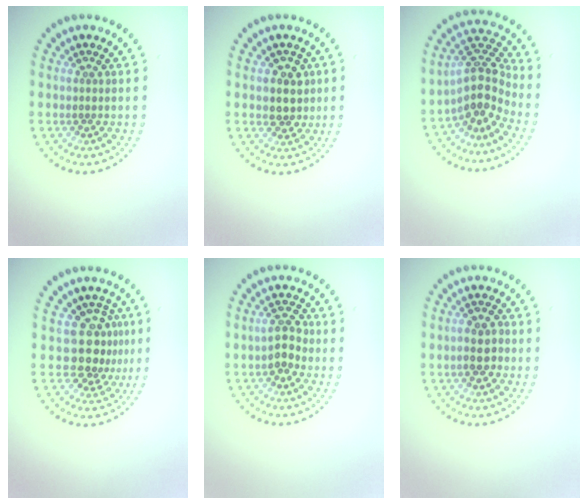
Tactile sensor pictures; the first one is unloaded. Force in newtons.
{"total": 2.7, "press": 2.5, "slide": 1.1}
{"total": 4.3, "press": 3.2, "slide": 2.9}
{"total": 3.6, "press": 2.7, "slide": 2.4}
{"total": 2.6, "press": 2.5, "slide": 0.5}
{"total": 2.4, "press": 2.3, "slide": 0.5}